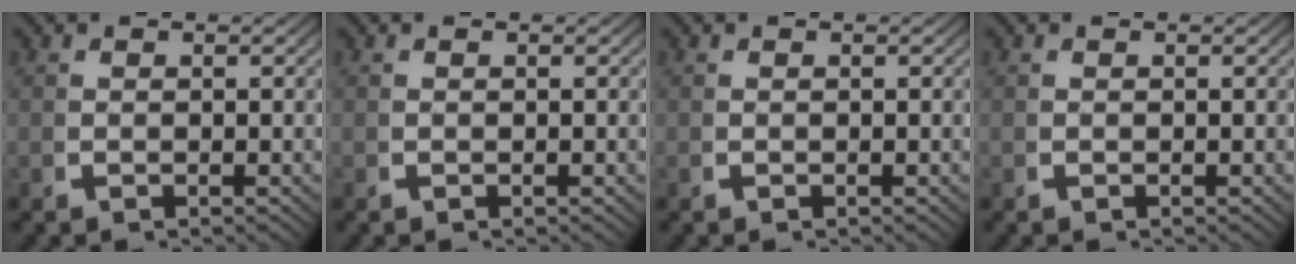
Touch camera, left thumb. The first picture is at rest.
{"total": 0.0}
{"total": 0.0}
{"total": 0.0}